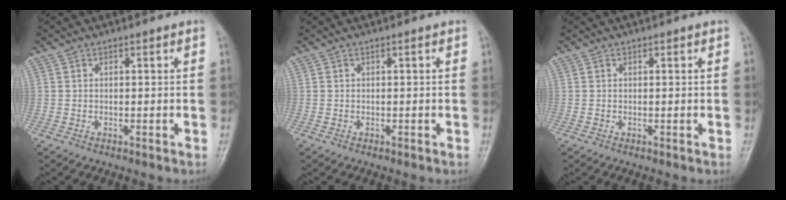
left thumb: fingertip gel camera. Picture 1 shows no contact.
{"total": 0.0}
{"total": 0.0}